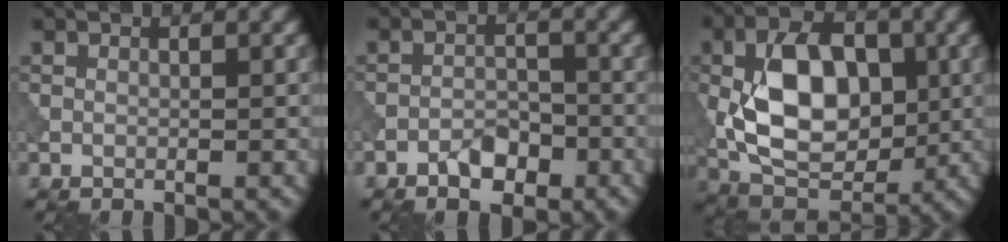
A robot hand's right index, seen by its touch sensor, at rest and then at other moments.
{"total": 2.8, "force": [-1.9, 1.4, 1.5], "torque": [-0.019, 0.006, -0.034]}
{"total": 9.7, "force": [0.2, 6.0, 7.6], "torque": [-0.138, 0.008, -0.003]}